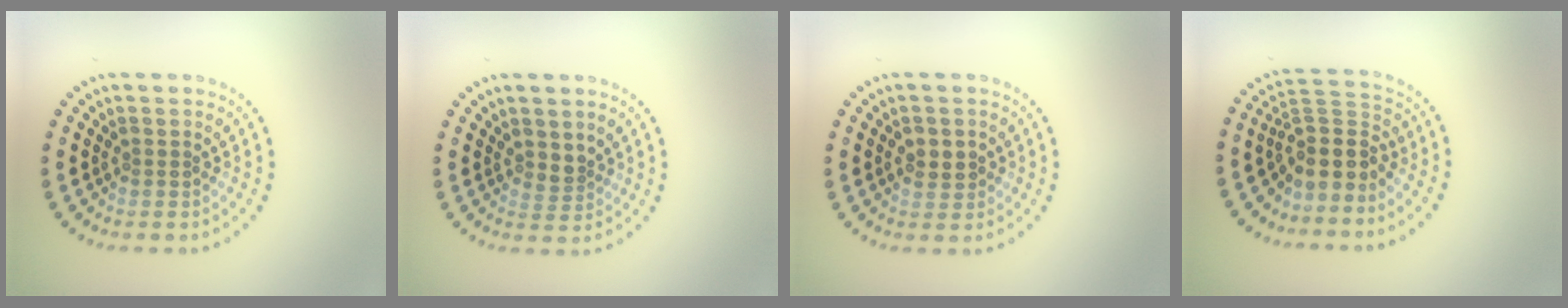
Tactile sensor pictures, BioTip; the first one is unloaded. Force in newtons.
{"total": 1.4, "press": 1.1, "slide": 0.8}
{"total": 1.7, "press": 1.7, "slide": 0.1}
{"total": 3.7, "press": 2.9, "slide": 2.4}